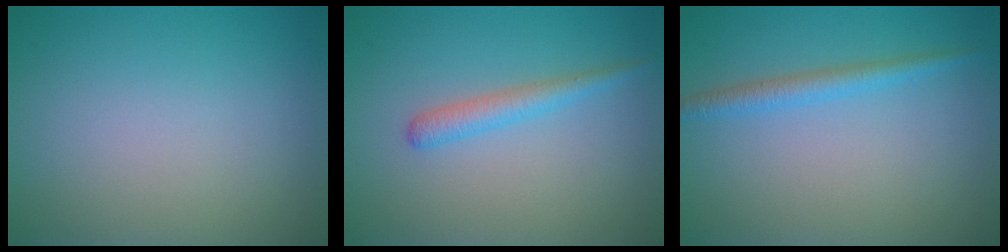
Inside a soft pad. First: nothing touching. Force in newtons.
{"total": 1.9, "press": 1.9, "slide": 0.1}
{"total": 1.9, "press": 1.9, "slide": 0.0}